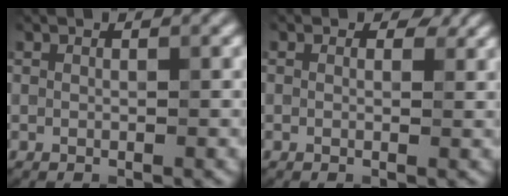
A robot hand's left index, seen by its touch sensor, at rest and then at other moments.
{"total": 1.2, "force": [0.5, 0.8, 0.8], "torque": [-0.006, -0.001, 0.003]}